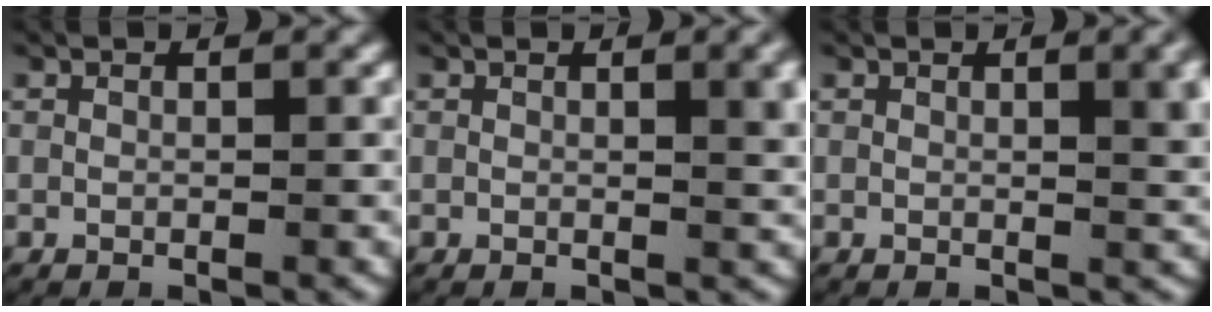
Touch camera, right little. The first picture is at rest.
{"total": 2.2, "force": [0.8, 0.4, 2.0], "torque": [-0.017, 0.000, 0.014]}
{"total": 2.7, "force": [0.9, 0.7, 2.4], "torque": [-0.019, 0.001, 0.015]}